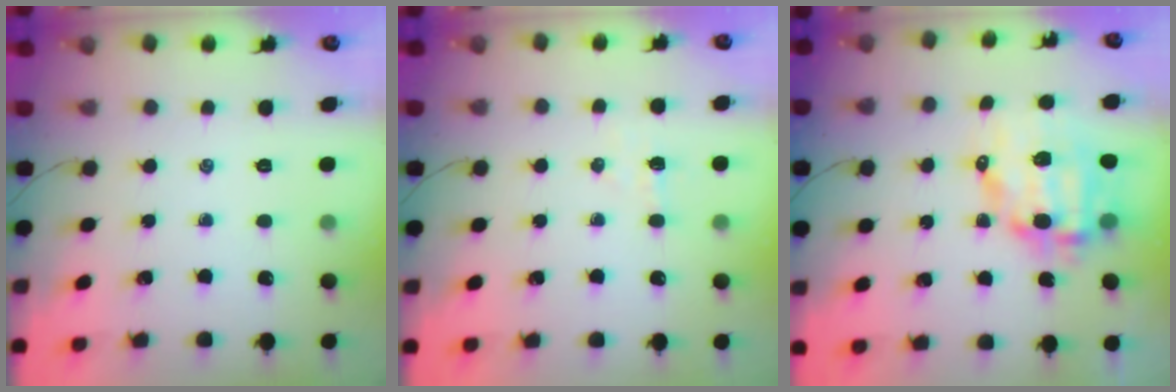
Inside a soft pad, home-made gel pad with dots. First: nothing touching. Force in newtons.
{"total": 3.6, "press": 3.5, "slide": 0.9}
{"total": 12.0, "press": 11.8, "slide": 2.4}